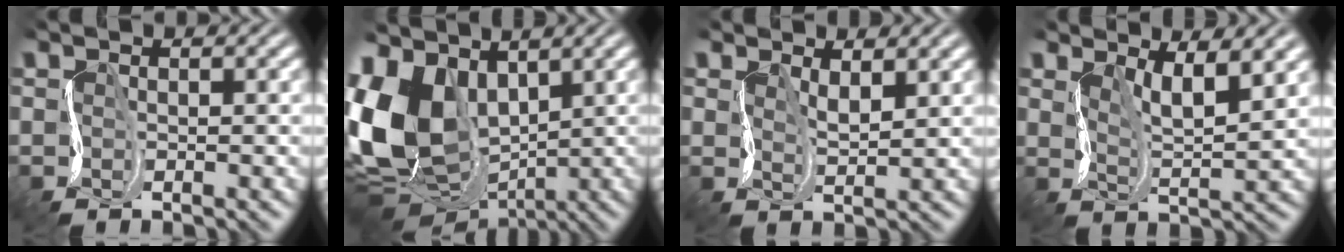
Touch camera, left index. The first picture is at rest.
{"total": 11.6, "force": [1.7, 8.3, 8.0], "torque": [-0.192, -0.005, 0.018]}
{"total": 1.5, "force": [0.8, 0.4, 1.1], "torque": [-0.029, -0.006, 0.014]}
{"total": 3.8, "force": [2.1, 0.9, 3.0], "torque": [-0.059, -0.010, 0.031]}